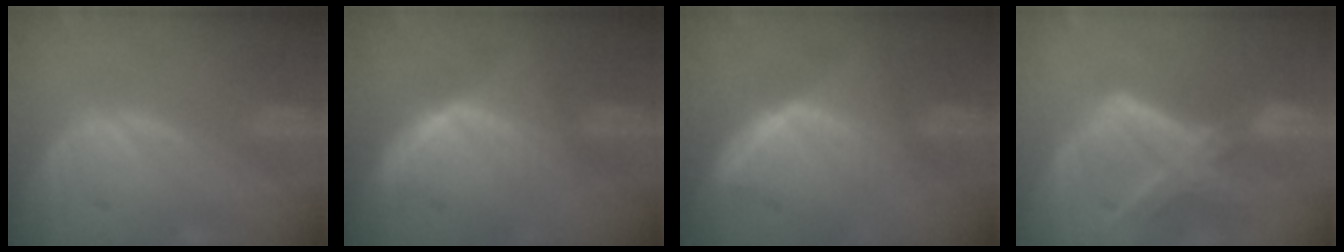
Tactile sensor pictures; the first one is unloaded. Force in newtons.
{"total": 5.7, "press": 5.6, "slide": 0.8}
{"total": 6.8, "press": 6.1, "slide": 3.1}
{"total": 8.2, "press": 7.1, "slide": 4.1}